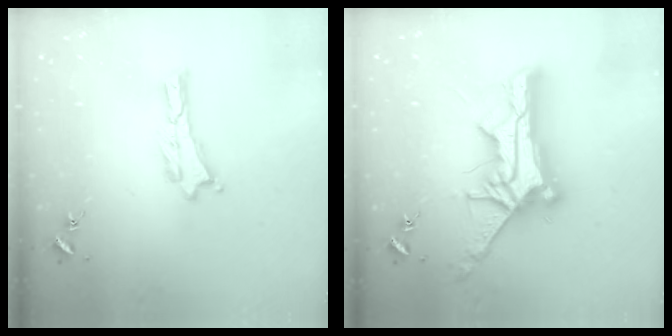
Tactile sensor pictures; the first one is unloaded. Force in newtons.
{"total": 13.3, "press": 13.3, "slide": 1.1}